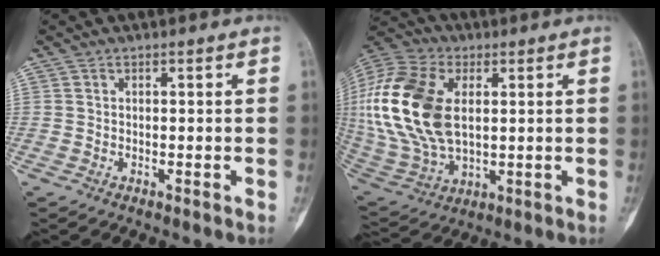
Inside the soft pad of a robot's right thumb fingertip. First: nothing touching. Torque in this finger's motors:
{"motor_torque": [2.54, 2.47, 1.77, -0.99, 0.60]}